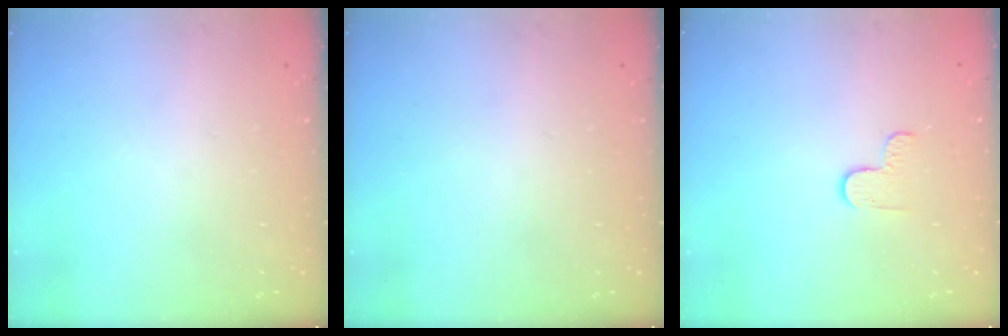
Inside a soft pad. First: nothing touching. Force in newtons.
{"total": 0.0}
{"total": 3.3, "press": 3.3, "slide": 0.4}